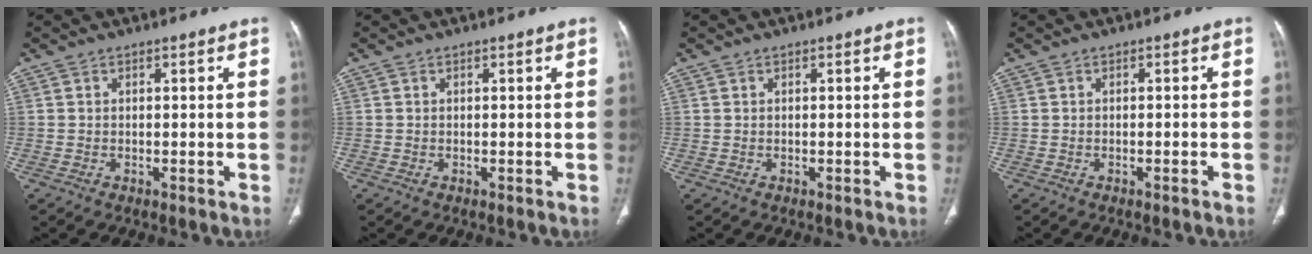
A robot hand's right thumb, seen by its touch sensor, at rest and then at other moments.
{"total": 0.0}
{"total": 0.0}
{"total": 0.9, "force": [-0.6, 0.0, 0.7], "torque": [-0.019, 0.006, -0.003]}